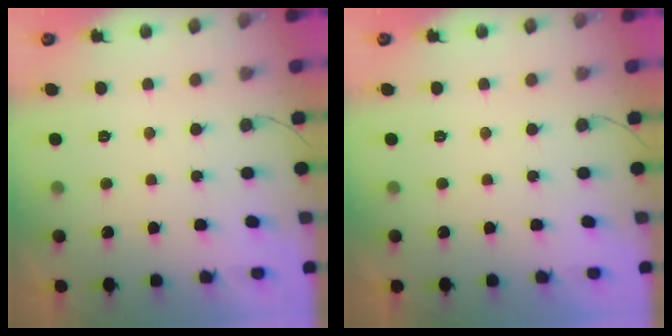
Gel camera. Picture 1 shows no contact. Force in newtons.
{"total": 0.0}